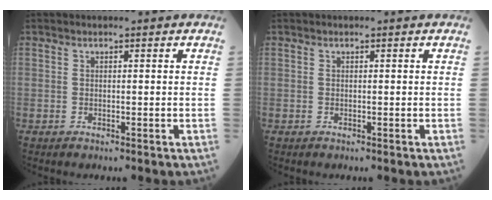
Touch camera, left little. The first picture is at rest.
{"total": 0.0}